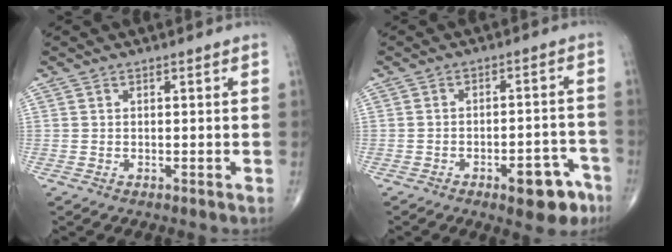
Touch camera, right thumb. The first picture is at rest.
{"total": 8.8, "force": [-5.1, 3.6, 6.3], "torque": [-0.061, 0.038, -0.062]}